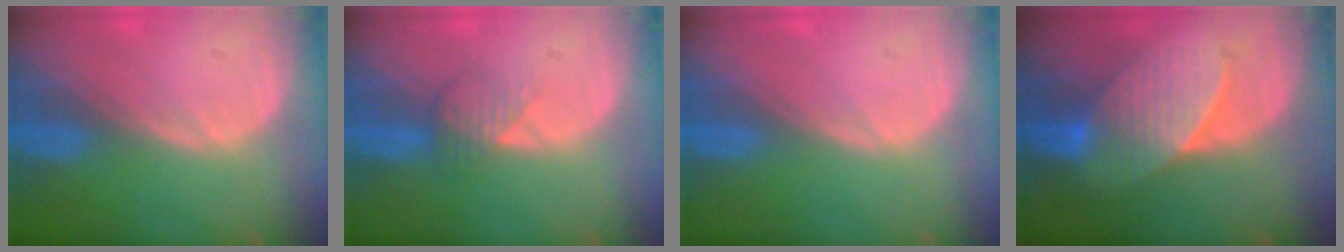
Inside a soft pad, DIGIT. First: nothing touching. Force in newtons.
{"total": 2.7, "press": 2.7, "slide": 0.3}
{"total": 0.0}
{"total": 7.2, "press": 7.0, "slide": 1.3}